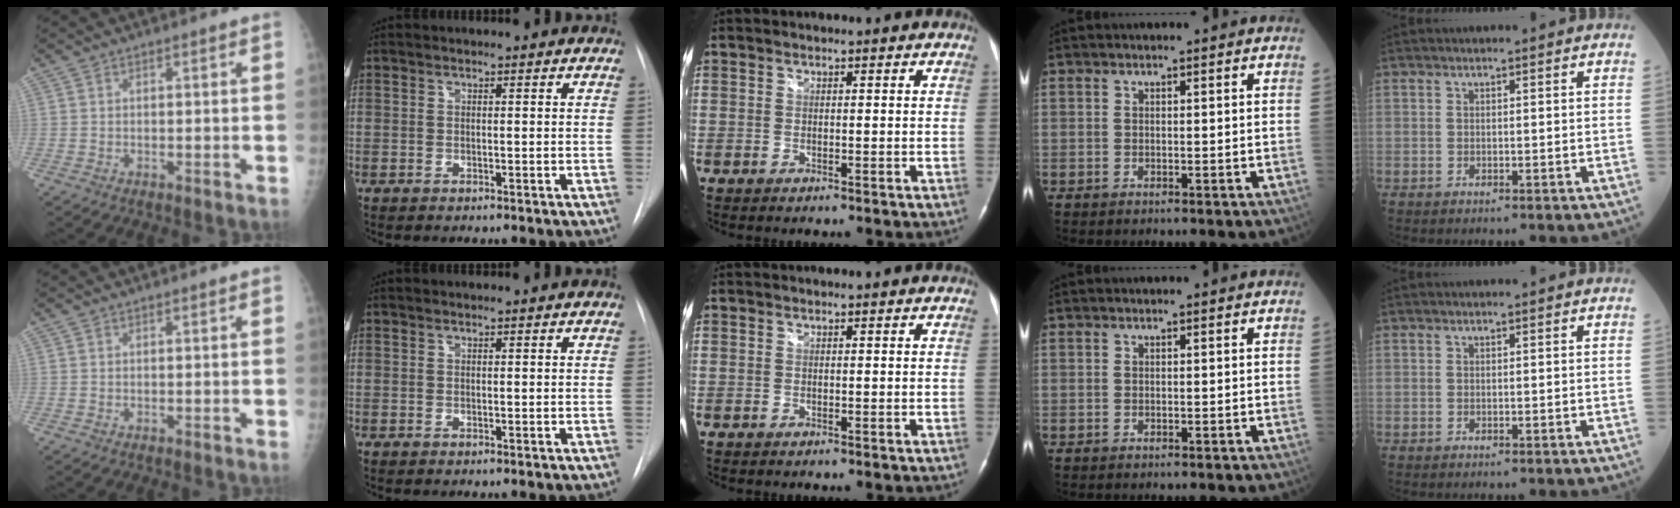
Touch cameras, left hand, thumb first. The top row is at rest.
{}